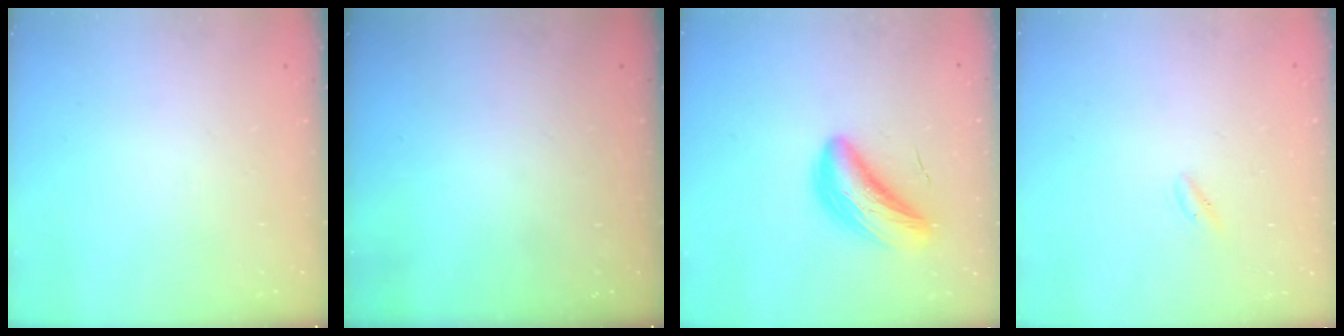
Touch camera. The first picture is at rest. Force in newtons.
{"total": 0.0}
{"total": 9.4, "press": 9.3, "slide": 1.7}
{"total": 0.0}